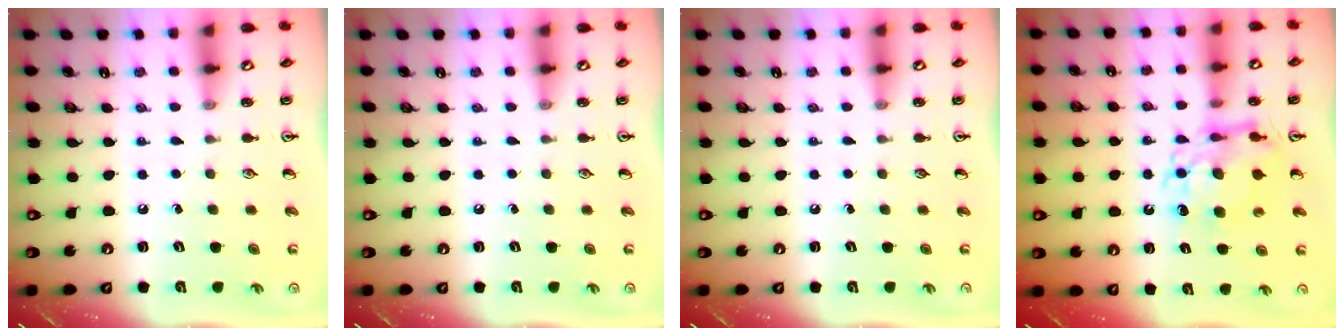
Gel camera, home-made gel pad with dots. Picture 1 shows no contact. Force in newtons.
{"total": 0.0}
{"total": 0.0}
{"total": 10.9, "press": 10.8, "slide": 1.4}